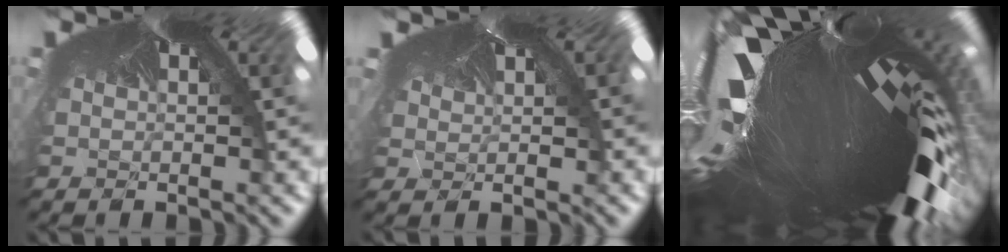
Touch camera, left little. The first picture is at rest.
{"total": 2.2, "force": [1.2, 1.0, 1.6], "torque": [-0.041, 0.009, 0.032]}
{"total": 6.4, "force": [-4.8, 0.9, 4.0], "torque": [-0.124, -0.106, -0.038]}